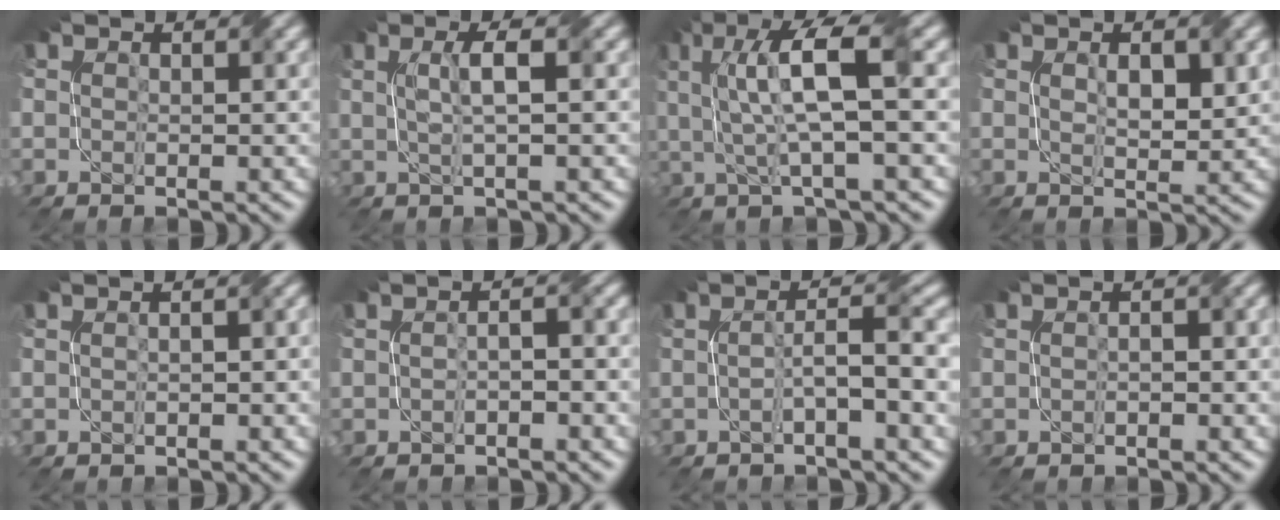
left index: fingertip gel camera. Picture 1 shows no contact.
{"total": 2.8, "force": [0.3, 0.5, 2.7], "torque": [-0.049, 0.008, 0.005]}
{"total": 7.0, "force": [1.5, 1.5, 6.7], "torque": [-0.129, 0.010, 0.027]}
{"total": 2.5, "force": [0.6, 1.0, 2.2], "torque": [-0.041, 0.000, 0.017]}
{"total": 1.7, "force": [-0.1, 0.6, 1.6], "torque": [-0.023, 0.003, -0.004]}
{"total": 1.9, "force": [-0.7, 0.5, 1.6], "torque": [-0.028, 0.004, -0.014]}
{"total": 3.8, "force": [-0.8, 0.4, 3.7], "torque": [-0.062, 0.014, -0.018]}
{"total": 1.3, "force": [-0.4, 0.5, 1.2], "torque": [-0.021, 0.001, -0.011]}